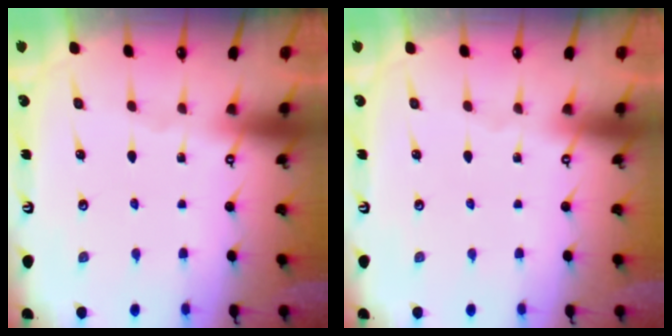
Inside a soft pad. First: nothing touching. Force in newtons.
{"total": 0.0}